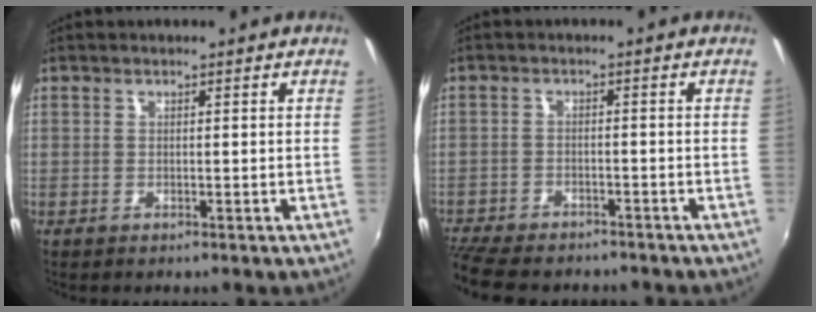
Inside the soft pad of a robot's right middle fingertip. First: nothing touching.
{"total": 11.6, "force": [-10.1, 3.7, 4.5], "torque": [-0.122, -0.029, -0.166]}